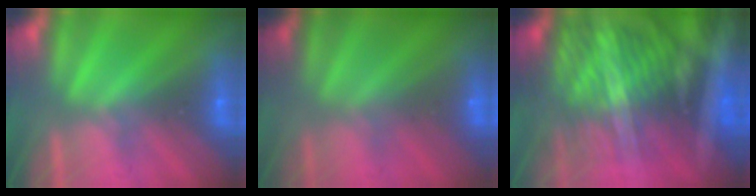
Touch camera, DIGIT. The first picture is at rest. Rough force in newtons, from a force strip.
{"total": 2.3}
{"total": 8.0}